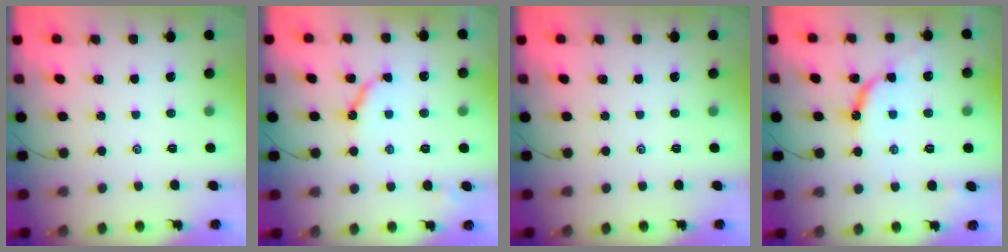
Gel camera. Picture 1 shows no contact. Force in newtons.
{"total": 7.8, "press": 7.8, "slide": 0.6}
{"total": 0.0}
{"total": 9.8, "press": 9.7, "slide": 0.8}